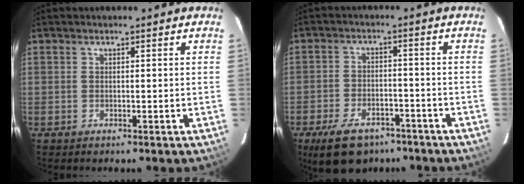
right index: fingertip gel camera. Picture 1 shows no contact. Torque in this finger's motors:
{"motor_torque": [0.91, -0.79, 0.47, 0.04]}